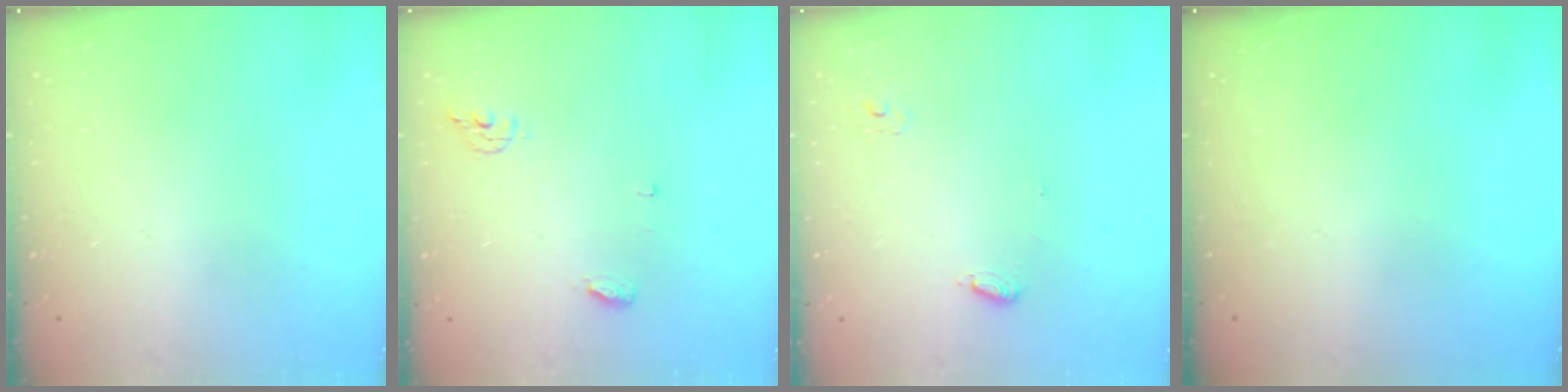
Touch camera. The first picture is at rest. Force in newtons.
{"total": 4.7, "press": 4.7, "slide": 0.4}
{"total": 4.2, "press": 4.2, "slide": 0.3}
{"total": 0.0}